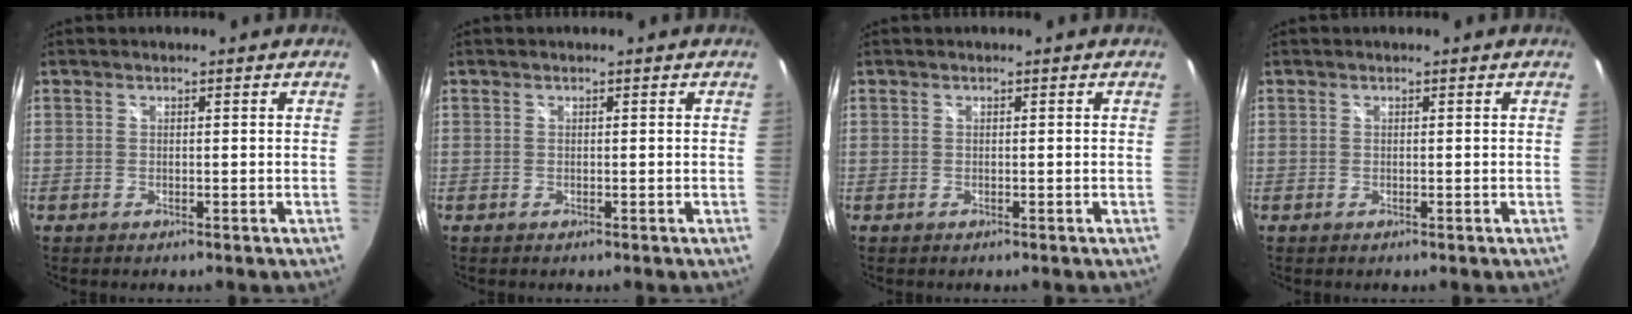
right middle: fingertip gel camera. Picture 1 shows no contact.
{"total": 0.0}
{"total": 0.0}
{"total": 0.0}